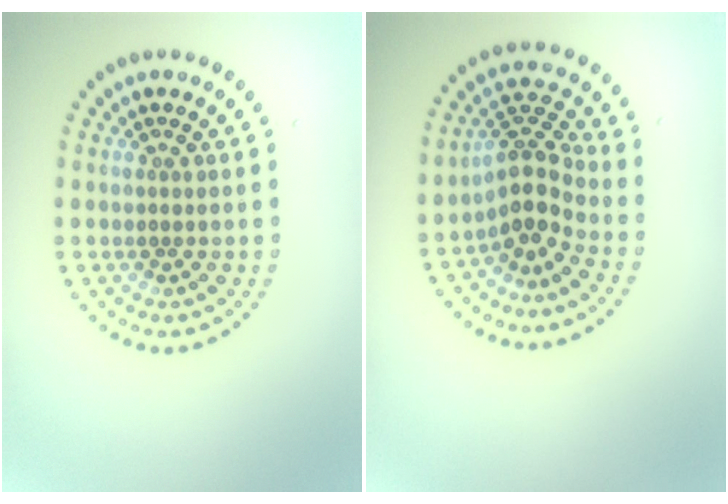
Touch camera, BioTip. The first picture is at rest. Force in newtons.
{"total": 3.6, "press": 2.7, "slide": 2.4}